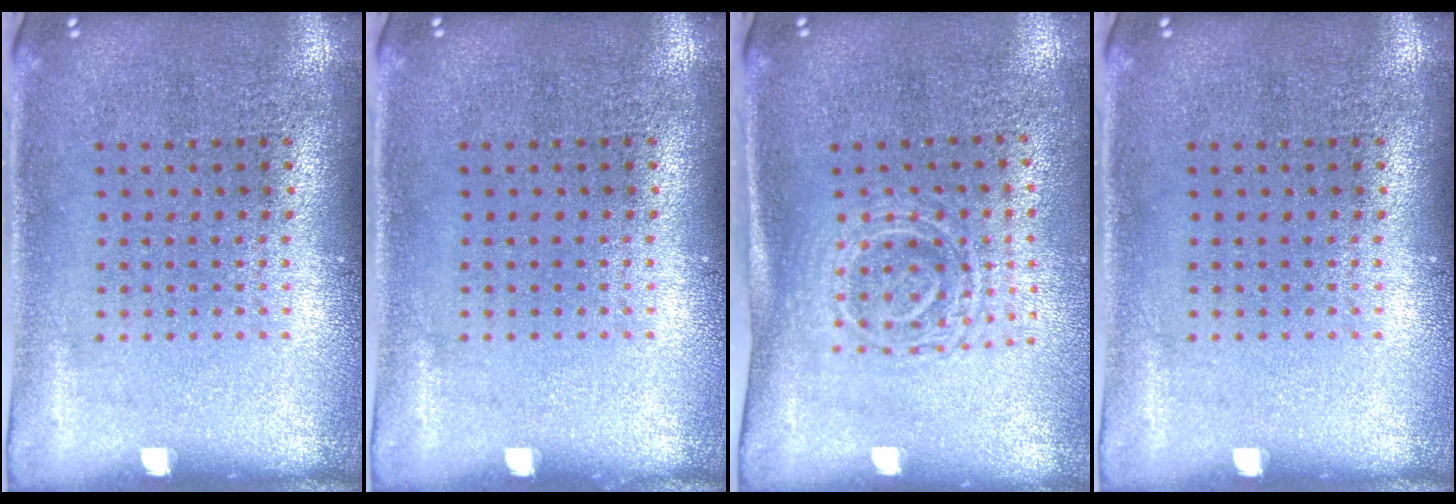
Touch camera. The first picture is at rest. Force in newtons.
{"total": 0.0}
{"total": 1.7, "press": 1.4, "slide": 1.0}
{"total": 0.0}